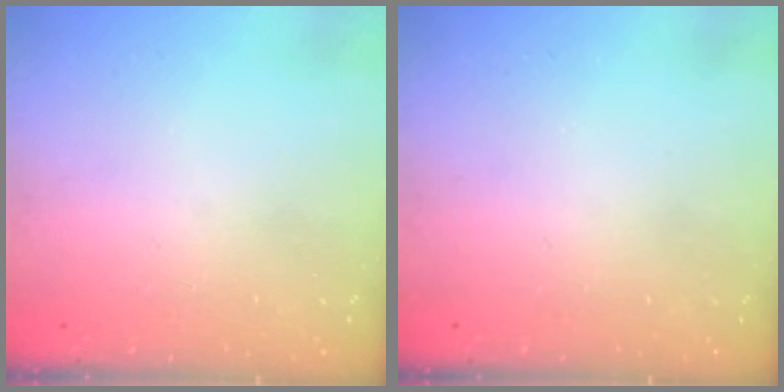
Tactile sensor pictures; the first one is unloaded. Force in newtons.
{"total": 0.0}